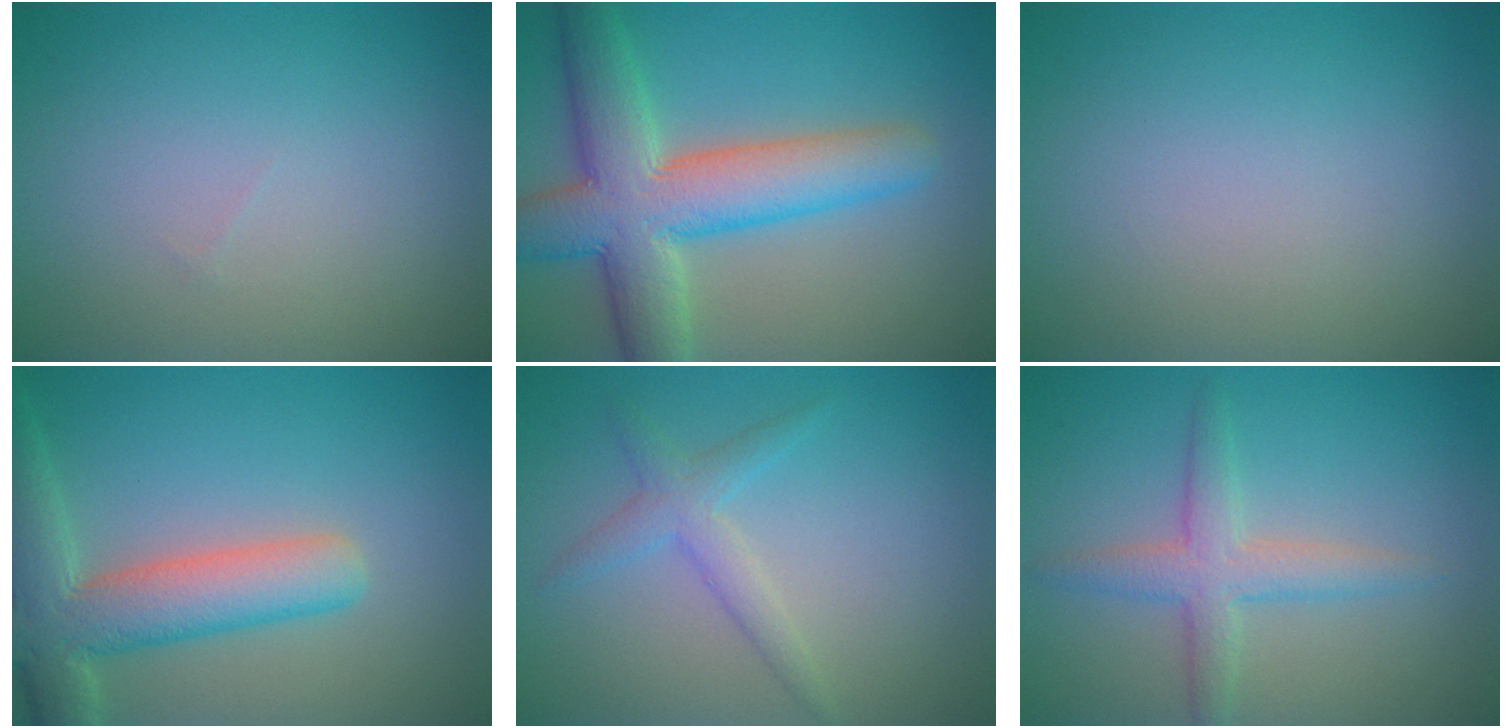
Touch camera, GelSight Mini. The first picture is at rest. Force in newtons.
{"total": 9.3, "press": 9.3, "slide": 0.5}
{"total": 0.0}
{"total": 7.3, "press": 7.3, "slide": 0.7}
{"total": 2.3, "press": 2.3, "slide": 0.2}
{"total": 3.3, "press": 3.3, "slide": 0.3}